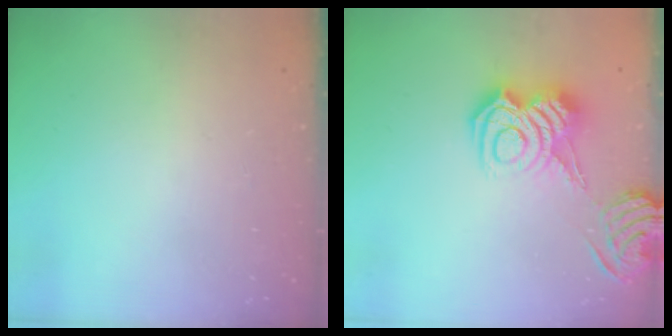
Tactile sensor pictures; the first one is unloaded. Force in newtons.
{"total": 9.6, "press": 9.5, "slide": 1.1}